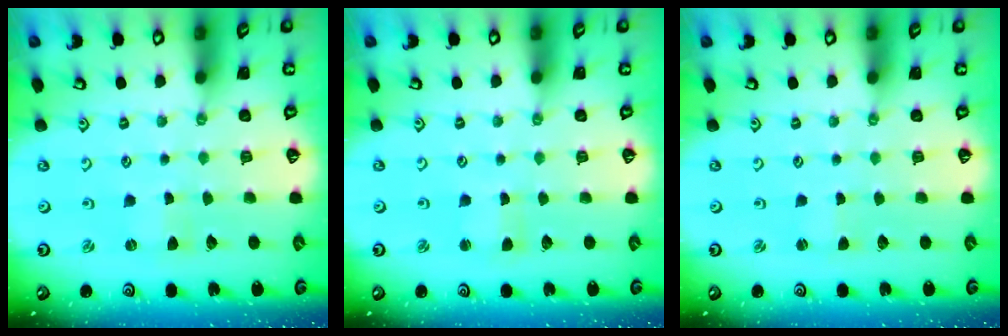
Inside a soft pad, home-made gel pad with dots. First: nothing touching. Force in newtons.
{"total": 2.2, "press": 2.2, "slide": 0.2}
{"total": 0.0}